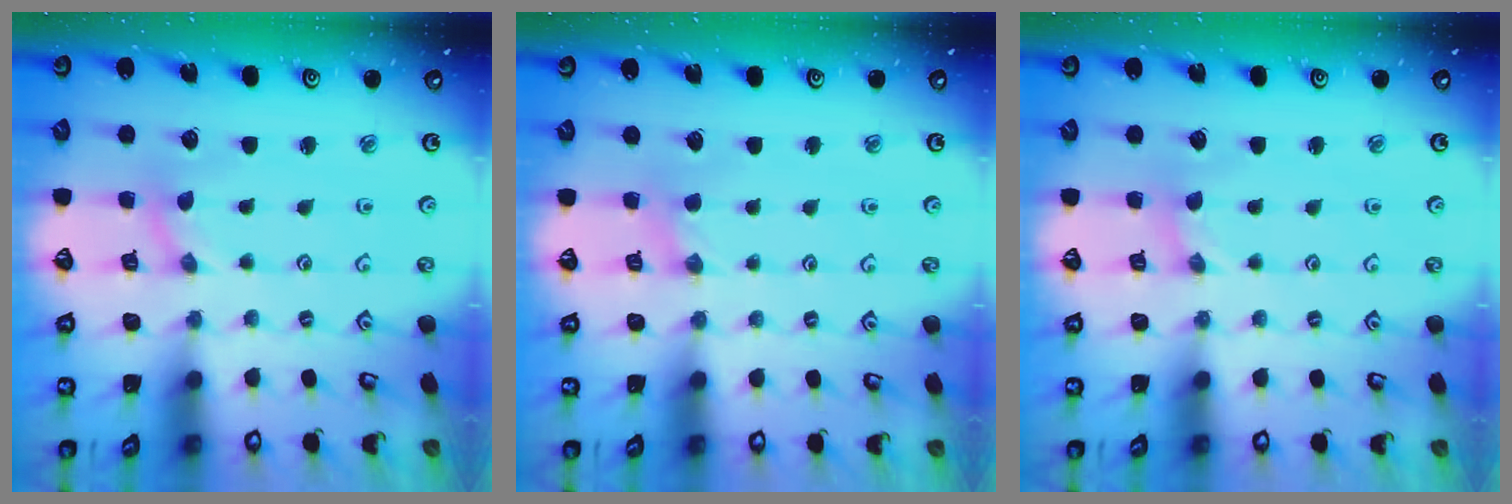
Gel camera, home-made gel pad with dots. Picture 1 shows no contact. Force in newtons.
{"total": 1.8, "press": 1.8, "slide": 0.2}
{"total": 0.0}